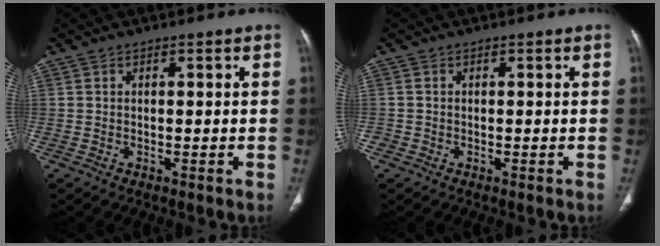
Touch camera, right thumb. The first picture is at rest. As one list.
[{"total": 1.0, "force": [-0.4, 0.9, 0.1], "torque": [0.001, 0.004, -0.010]}]